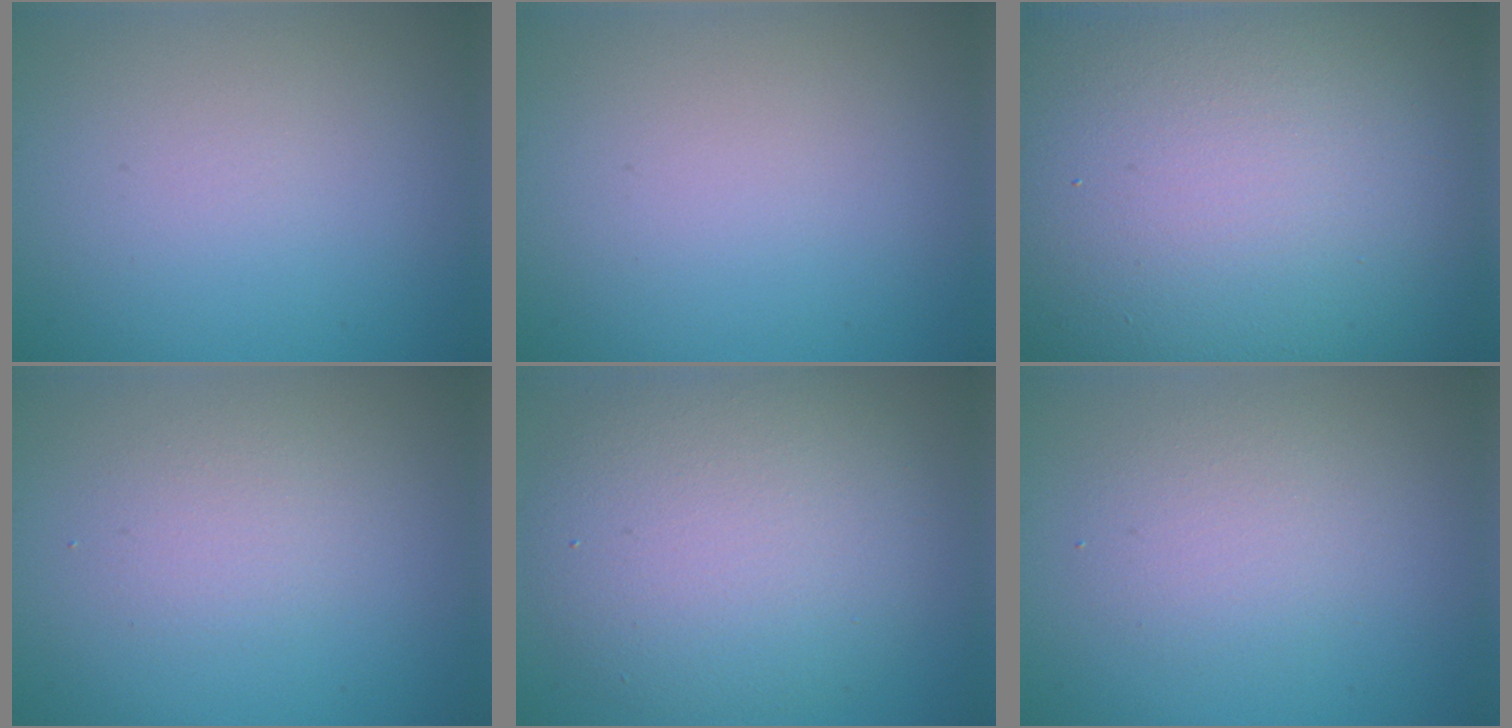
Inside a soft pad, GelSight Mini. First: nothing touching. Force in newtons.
{"total": 0.0}
{"total": 25.5, "press": 25.4, "slide": 1.3}
{"total": 1.6, "press": 1.6, "slide": 0.1}
{"total": 7.8, "press": 7.8, "slide": 0.1}
{"total": 2.6, "press": 2.6, "slide": 0.2}